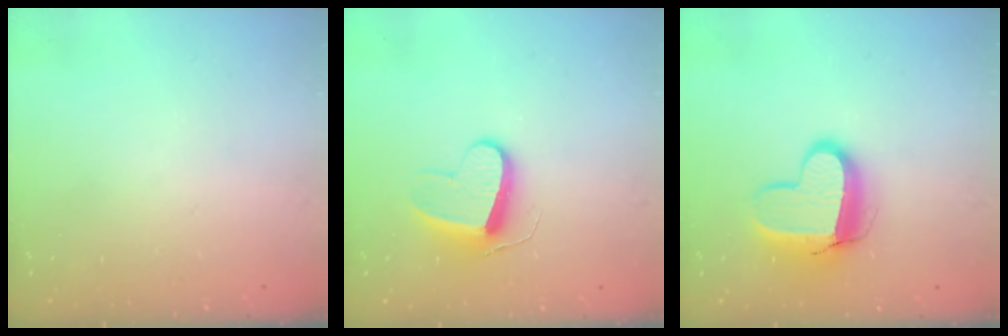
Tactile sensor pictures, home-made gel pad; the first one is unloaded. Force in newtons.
{"total": 9.7, "press": 9.7, "slide": 0.6}
{"total": 12.7, "press": 12.6, "slide": 1.1}